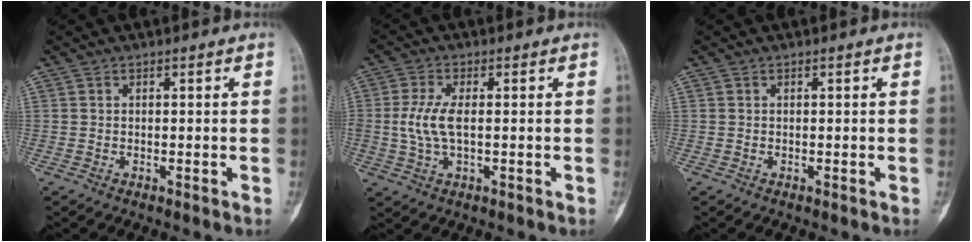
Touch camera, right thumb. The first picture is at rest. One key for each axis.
{"total": 6.1, "fx": 0.1, "fy": 2.6, "fz": 5.5, "tx": -0.133, "ty": 0.002, "tz": 0.002}
{"total": 0.0}